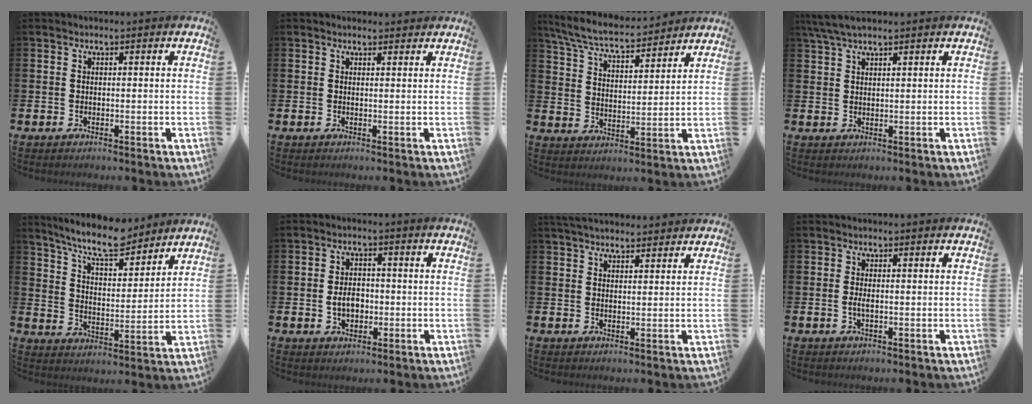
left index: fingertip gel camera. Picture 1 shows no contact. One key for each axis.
{"total": 0.8, "fx": 0.8, "fy": 0.3, "fz": 0.1, "tx": 0.007, "ty": 0.000, "tz": 0.012}
{"total": 7.1, "fx": 6.6, "fy": 1.1, "fz": 2.5, "tx": -0.076, "ty": -0.036, "tz": 0.115}
{"total": 3.8, "fx": 3.0, "fy": 0.8, "fz": 2.2, "tx": -0.049, "ty": -0.002, "tz": 0.056}
{"total": 9.3, "fx": 8.5, "fy": 1.8, "fz": 3.4, "tx": -0.079, "ty": -0.048, "tz": 0.150}
{"total": 3.6, "fx": -0.5, "fy": 2.5, "fz": 2.5, "tx": -0.026, "ty": -0.003, "tz": -0.018}
{"total": 3.5, "fx": 3.4, "fy": 0.6, "fz": 0.5, "tx": -0.011, "ty": -0.014, "tz": 0.062}
{"total": 1.3, "fx": -0.2, "fy": 0.4, "fz": 1.2, "tx": -0.015, "ty": -0.001, "tz": -0.006}